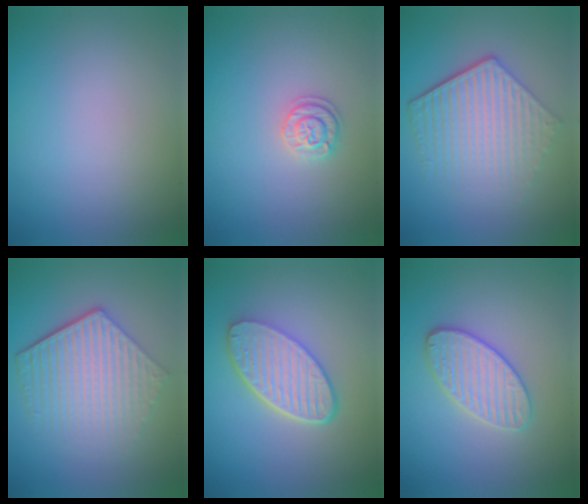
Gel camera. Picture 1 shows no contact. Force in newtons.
{"total": 1.7, "press": 1.7, "slide": 0.5}
{"total": 6.0, "press": 4.4, "slide": 4.1}
{"total": 6.1, "press": 4.4, "slide": 4.2}
{"total": 5.8, "press": 4.5, "slide": 3.6}
{"total": 3.5, "press": 3.5, "slide": 0.6}